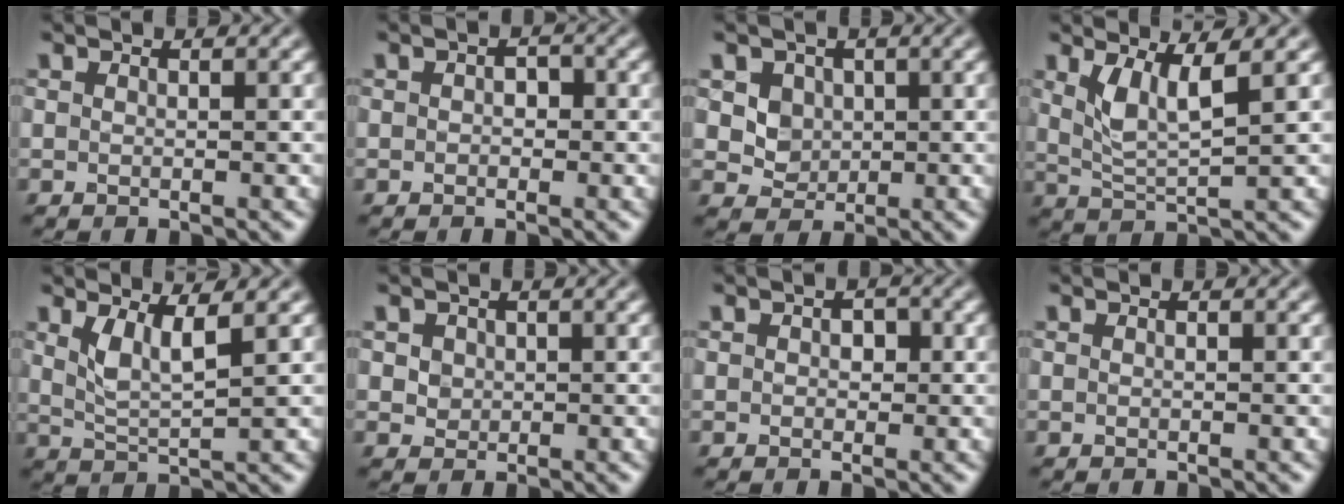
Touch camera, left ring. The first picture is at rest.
{"total": 1.3, "force": [0.0, 1.0, 0.8], "torque": [-0.011, 0.000, -0.004]}
{"total": 3.4, "force": [1.1, 2.9, 1.5], "torque": [-0.037, -0.005, 0.036]}
{"total": 3.6, "force": [1.6, 0.8, 3.1], "torque": [-0.071, -0.007, 0.038]}
{"total": 3.3, "force": [1.6, 0.8, 2.7], "torque": [-0.057, -0.007, 0.036]}
{"total": 2.0, "force": [0.7, 1.6, 0.8], "torque": [-0.019, 0.004, 0.024]}
{"total": 1.5, "force": [0.2, 1.1, 1.0], "torque": [-0.014, 0.001, 0.000]}
{"total": 0.0}